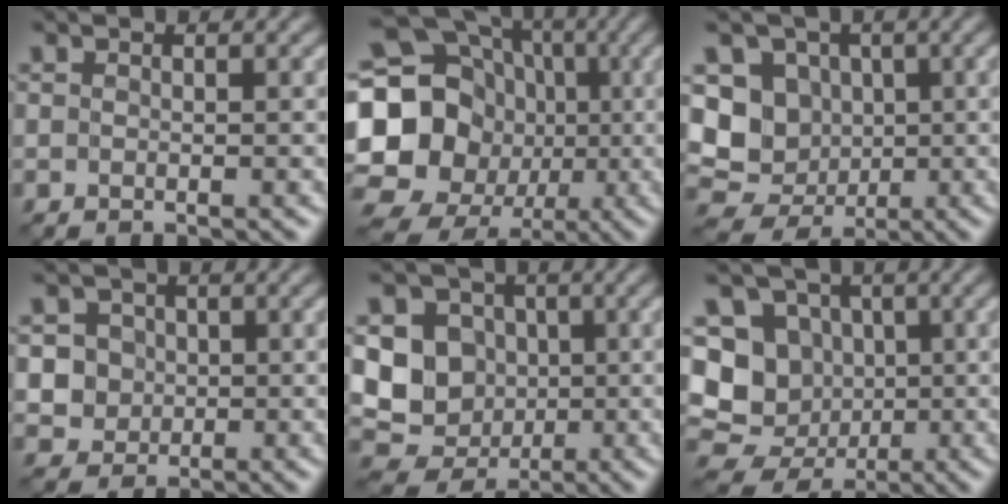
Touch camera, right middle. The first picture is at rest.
{"total": 21.1, "force": [-1.1, 19.2, 8.6], "torque": [-0.171, 0.017, -0.068]}
{"total": 7.0, "force": [0.7, 6.4, 2.8], "torque": [-0.027, 0.002, -0.017]}
{"total": 4.7, "force": [0.8, 4.4, 1.3], "torque": [-0.010, 0.032, 0.004]}
{"total": 7.5, "force": [0.4, 6.9, 2.9], "torque": [-0.033, 0.003, -0.017]}
{"total": 9.1, "force": [0.0, 8.5, 3.2], "torque": [-0.051, 0.033, -0.036]}